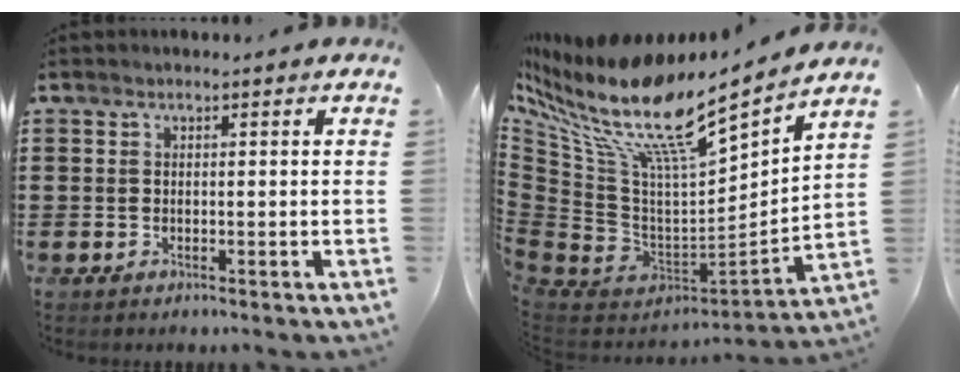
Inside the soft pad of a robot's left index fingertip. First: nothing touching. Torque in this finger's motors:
{"motor_torque": [0.40, 0.11, 1.05, 0.21]}